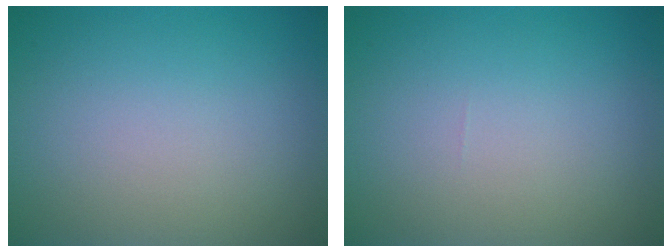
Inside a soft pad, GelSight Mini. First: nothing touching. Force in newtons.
{"total": 0.0}